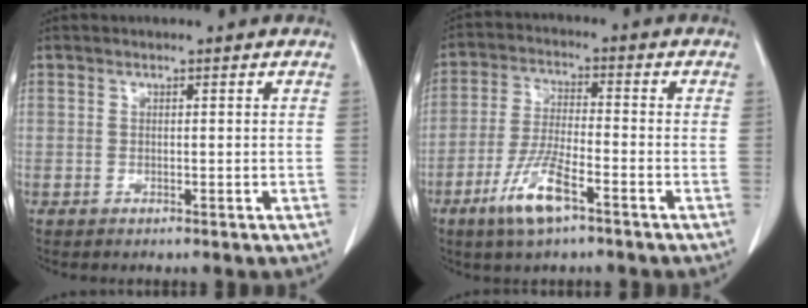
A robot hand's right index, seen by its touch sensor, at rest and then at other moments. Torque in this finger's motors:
{"motor_torque": [0.91, -0.66, 0.24, 0.10]}